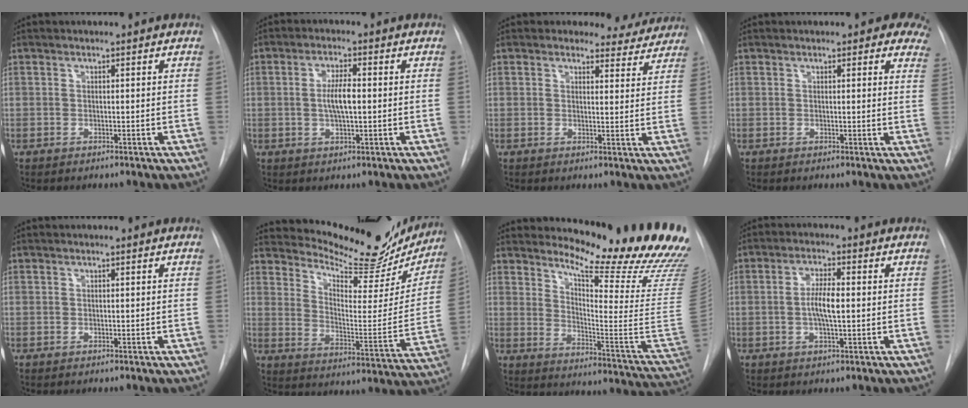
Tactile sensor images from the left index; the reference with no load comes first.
{"total": 4.5, "force": [0.0, 1.0, 4.4], "torque": [-0.088, 0.002, -0.002]}
{"total": 6.6, "force": [5.9, 2.8, -0.3], "torque": [0.028, -0.015, 0.046]}
{"total": 6.4, "force": [5.2, 2.5, 2.8], "torque": [-0.006, -0.014, 0.035]}
{"total": 0.0}
{"total": 22.1, "force": [20.1, 5.2, 7.7], "torque": [-0.111, -0.059, 0.263]}
{"total": 22.7, "force": [20.9, 0.1, 9.0], "torque": [-0.142, -0.152, 0.257]}
{"total": 4.7, "force": [-0.2, 0.9, 4.6], "torque": [-0.093, 0.001, -0.006]}